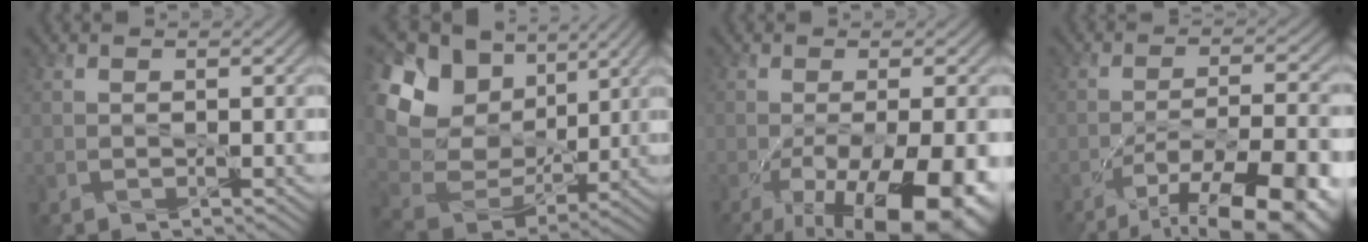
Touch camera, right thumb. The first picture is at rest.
{"total": 15.1, "force": [6.8, 10.7, 8.2], "torque": [-0.223, 0.030, 0.138]}
{"total": 14.2, "force": [-6.2, 4.9, 11.8], "torque": [-0.182, -0.041, -0.072]}
{"total": 16.0, "force": [-10.5, 4.9, 11.0], "torque": [-0.159, -0.018, -0.146]}